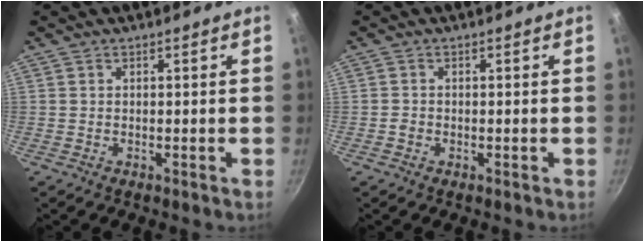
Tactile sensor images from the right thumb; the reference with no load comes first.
{"total": 1.0, "force": [-0.4, 0.8, 0.5], "torque": [-0.009, 0.002, -0.008]}